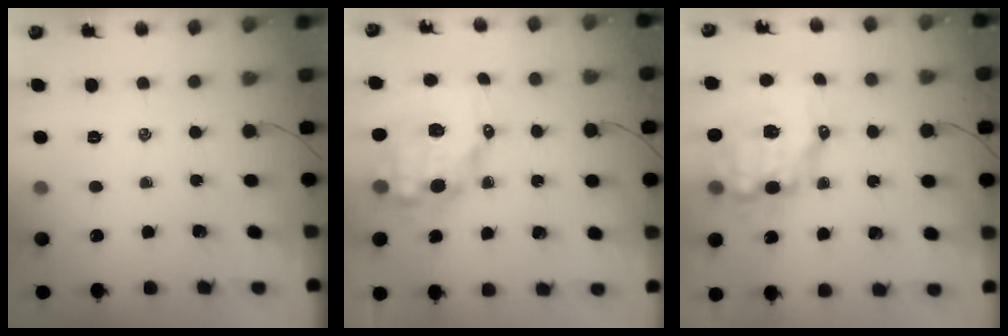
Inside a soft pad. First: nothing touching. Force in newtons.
{"total": 10.6, "press": 10.2, "slide": 2.8}
{"total": 11.1, "press": 10.8, "slide": 2.4}